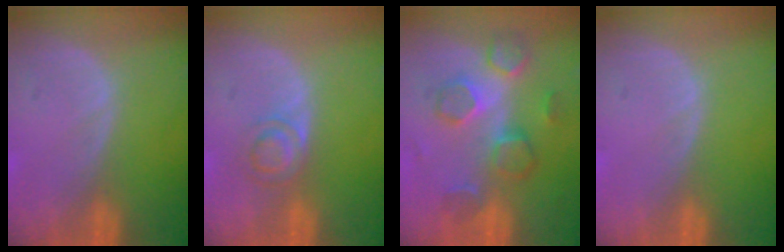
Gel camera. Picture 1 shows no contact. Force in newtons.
{"total": 3.3, "press": 3.3, "slide": 0.4}
{"total": 8.8, "press": 7.6, "slide": 4.4}
{"total": 0.0}